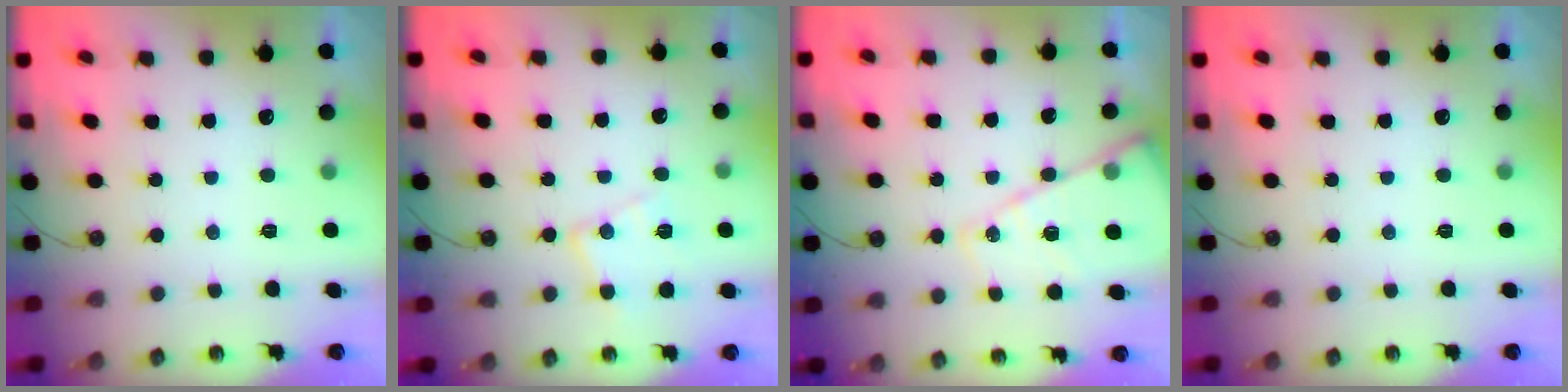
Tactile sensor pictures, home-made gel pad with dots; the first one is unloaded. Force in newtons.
{"total": 11.8, "press": 11.8, "slide": 0.8}
{"total": 15.8, "press": 15.8, "slide": 1.5}
{"total": 0.0}